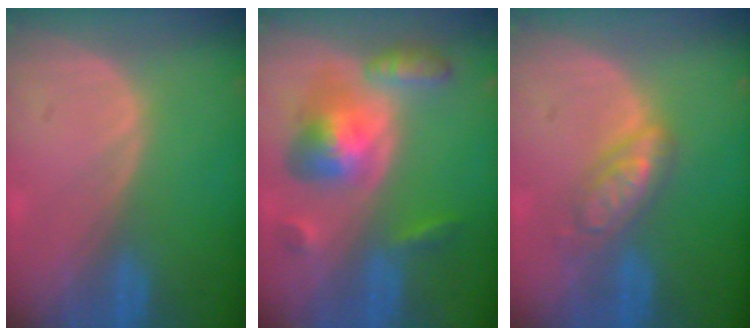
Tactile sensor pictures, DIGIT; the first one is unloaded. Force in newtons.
{"total": 8.0, "press": 8.0, "slide": 0.7}
{"total": 4.9, "press": 4.9, "slide": 0.1}